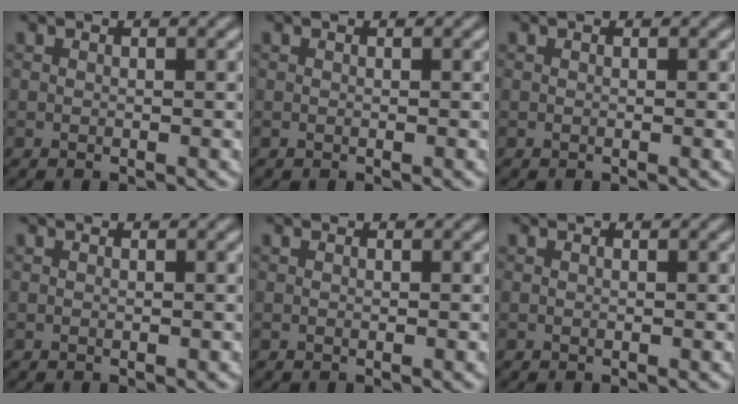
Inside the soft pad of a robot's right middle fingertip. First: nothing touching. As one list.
[{"total": 0.0}, {"total": 0.0}, {"total": 0.0}, {"total": 0.0}, {"total": 0.0}]